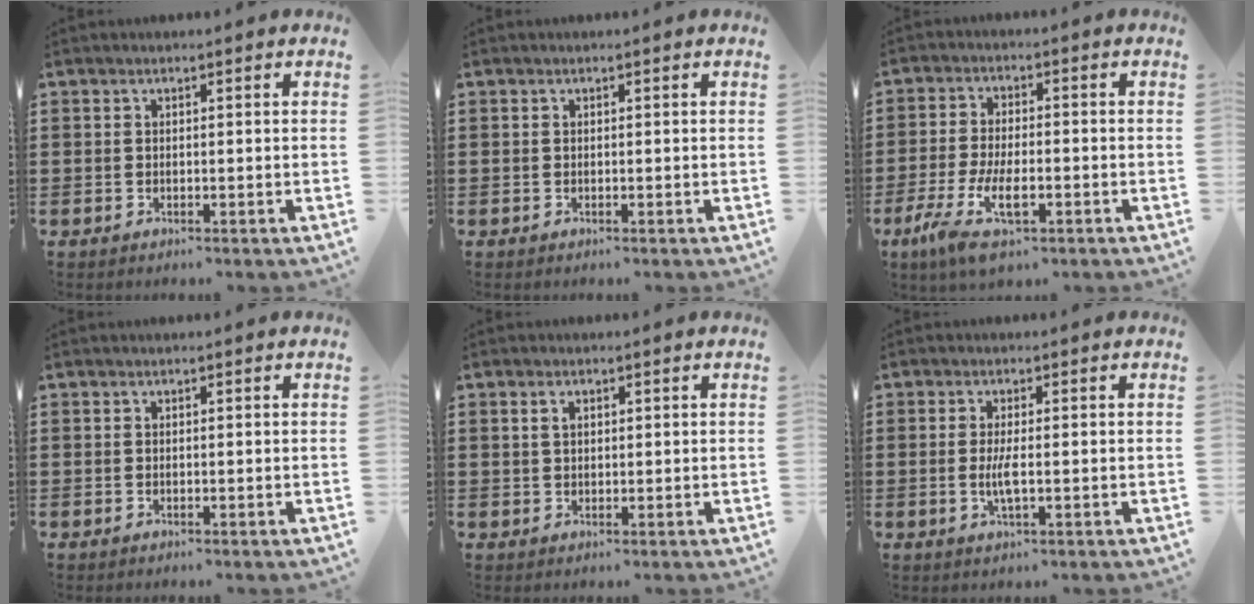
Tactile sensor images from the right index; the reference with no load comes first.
{"total": 0.0}
{"total": 7.9, "force": [-3.5, 3.1, 6.4], "torque": [-0.144, -0.009, -0.065]}
{"total": 0.0}
{"total": 1.5, "force": [0.6, 1.0, 1.0], "torque": [-0.023, 0.008, 0.010]}
{"total": 3.2, "force": [-0.5, 0.6, 3.2], "torque": [-0.068, -0.007, -0.013]}